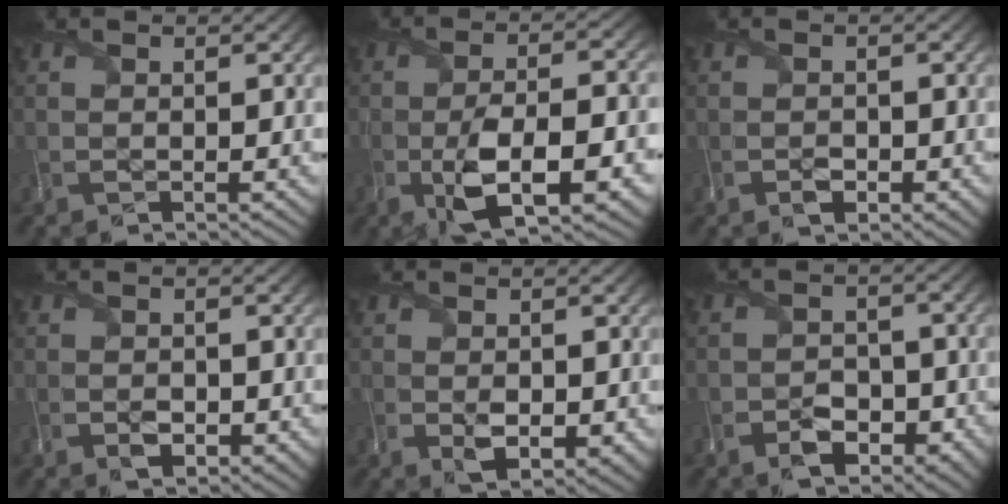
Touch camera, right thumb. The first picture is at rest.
{"total": 11.3, "force": [-4.1, 4.3, 9.6], "torque": [-0.180, -0.013, -0.067]}
{"total": 2.1, "force": [-1.1, 1.3, 1.2], "torque": [-0.023, -0.007, -0.019]}
{"total": 2.4, "force": [-0.9, 1.7, 1.5], "torque": [-0.030, -0.013, -0.015]}
{"total": 3.5, "force": [-0.3, 2.2, 2.7], "torque": [-0.057, -0.017, 0.000]}
{"total": 4.4, "force": [-2.5, 2.8, 2.4], "torque": [-0.039, -0.008, -0.046]}